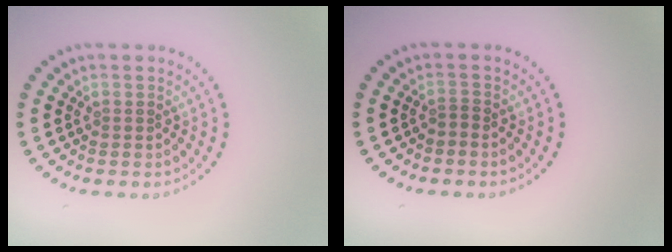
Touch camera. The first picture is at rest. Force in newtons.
{"total": 0.7, "press": 0.3, "slide": 0.6}